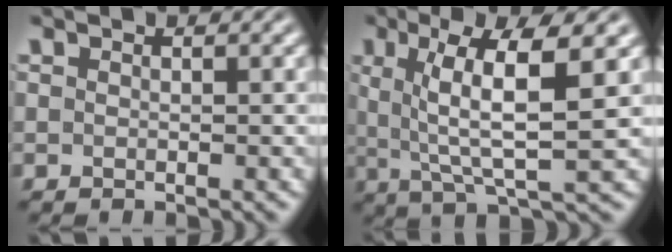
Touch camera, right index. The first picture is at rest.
{"total": 6.8, "force": [1.7, 1.7, 6.3], "torque": [-0.096, -0.003, 0.035]}